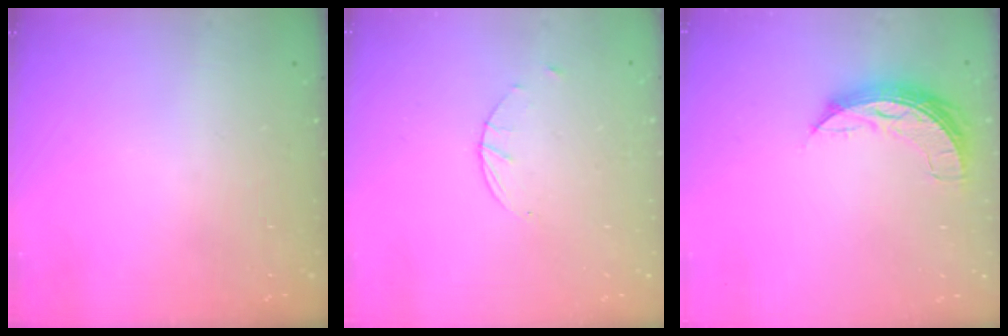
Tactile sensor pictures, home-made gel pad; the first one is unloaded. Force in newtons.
{"total": 1.7, "press": 1.7, "slide": 0.3}
{"total": 7.0, "press": 7.0, "slide": 0.7}